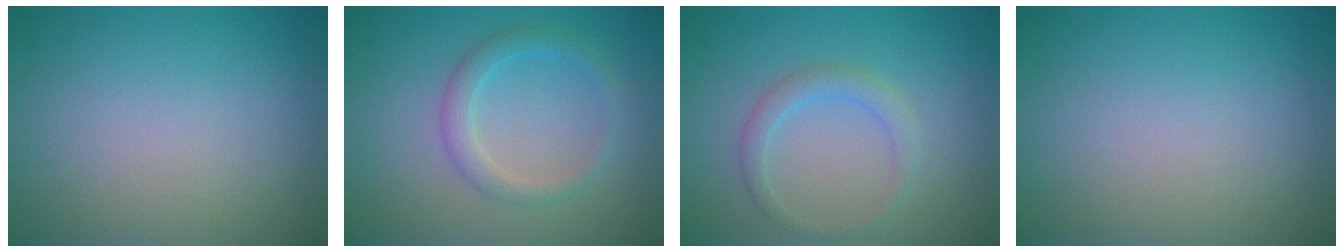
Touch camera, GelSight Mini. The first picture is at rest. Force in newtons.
{"total": 2.5, "press": 2.4, "slide": 0.2}
{"total": 1.9, "press": 1.9, "slide": 0.1}
{"total": 0.0}